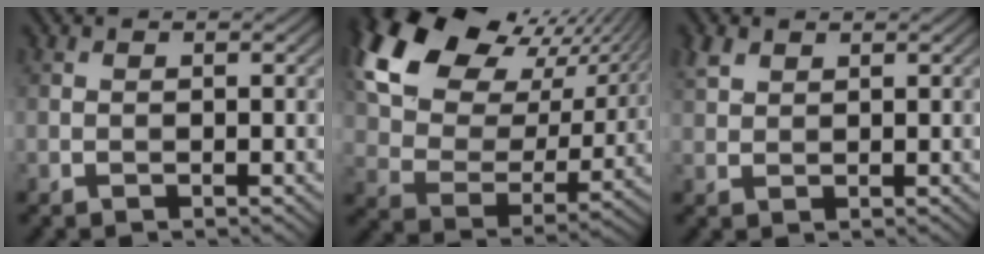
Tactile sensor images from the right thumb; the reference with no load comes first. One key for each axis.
{"total": 22.0, "fx": 11.8, "fy": 13.7, "fz": 12.4, "tx": -0.313, "ty": 0.065, "tz": 0.222}
{"total": 2.3, "fx": 1.5, "fy": 1.3, "fz": 1.1, "tx": -0.029, "ty": 0.005, "tz": 0.035}